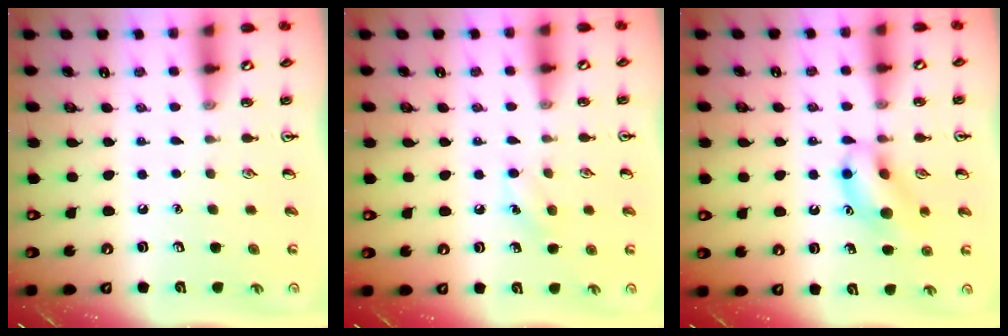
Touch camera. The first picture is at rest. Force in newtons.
{"total": 7.1, "press": 6.9, "slide": 1.7}
{"total": 11.8, "press": 11.7, "slide": 1.4}